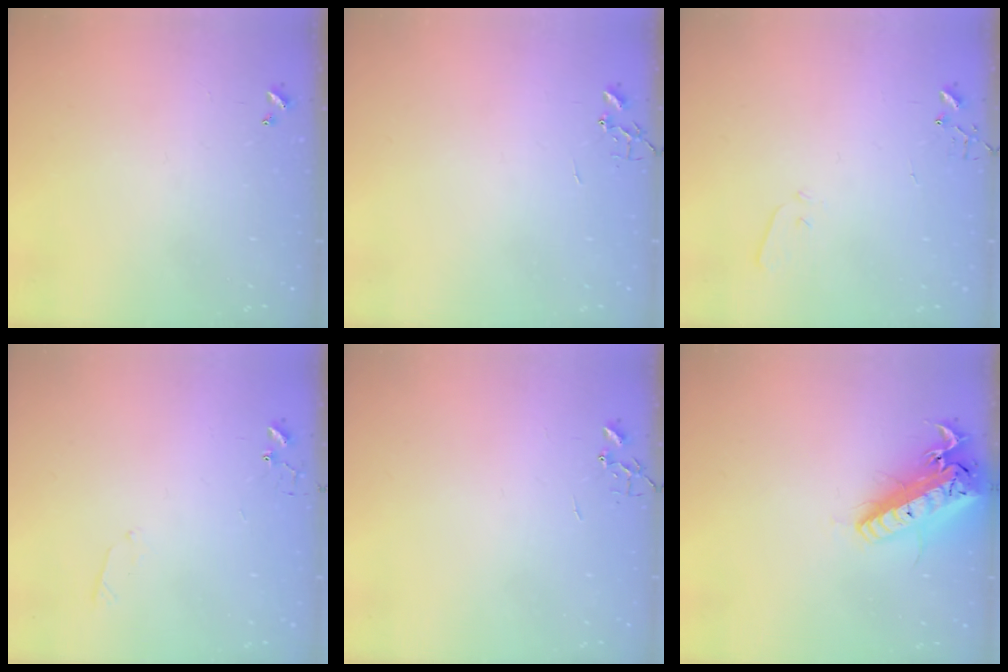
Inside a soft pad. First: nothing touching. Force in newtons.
{"total": 0.0}
{"total": 3.7, "press": 3.6, "slide": 0.7}
{"total": 4.1, "press": 4.0, "slide": 0.8}
{"total": 0.0}
{"total": 21.7, "press": 21.3, "slide": 4.3}